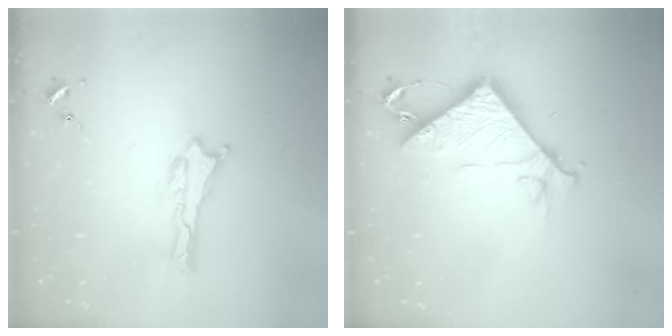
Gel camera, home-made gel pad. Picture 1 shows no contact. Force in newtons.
{"total": 7.6, "press": 7.6, "slide": 0.6}